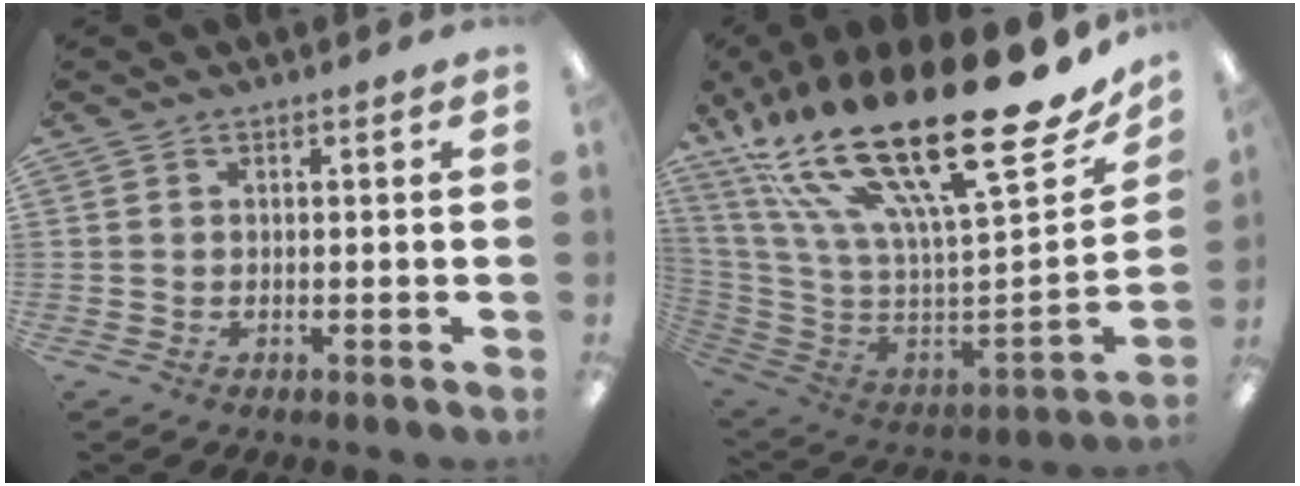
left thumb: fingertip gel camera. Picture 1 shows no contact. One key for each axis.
{"total": 31.6, "fx": 19.5, "fy": 9.7, "fz": 22.9, "tx": -0.381, "ty": -0.170, "tz": 0.347}